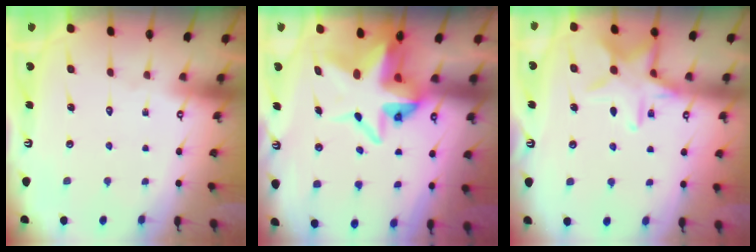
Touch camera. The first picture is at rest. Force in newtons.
{"total": 10.1, "press": 10.0, "slide": 0.8}
{"total": 14.3, "press": 14.3, "slide": 1.0}